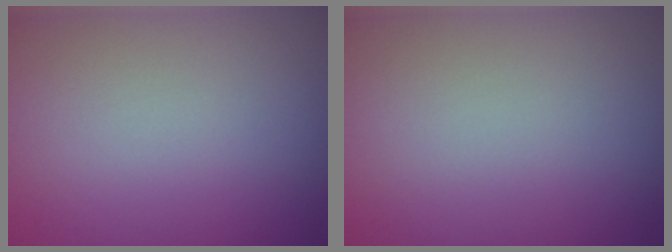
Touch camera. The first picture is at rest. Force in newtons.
{"total": 0.0}